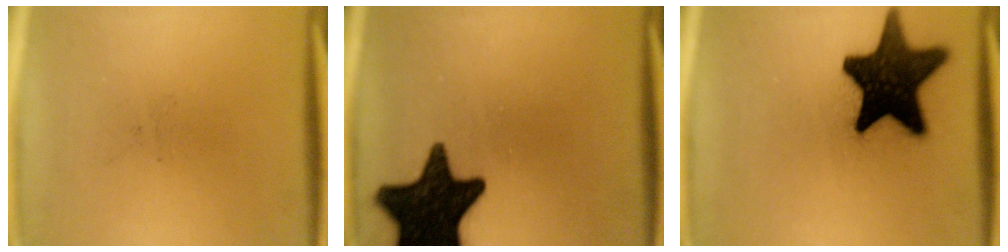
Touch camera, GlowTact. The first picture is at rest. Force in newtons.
{"total": 17.3}
{"total": 18.9}